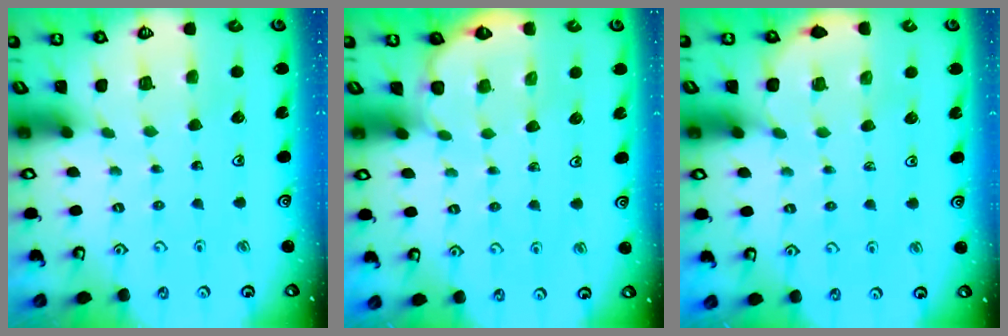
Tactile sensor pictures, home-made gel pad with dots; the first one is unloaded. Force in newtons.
{"total": 3.2, "press": 3.2, "slide": 0.2}
{"total": 5.9, "press": 5.8, "slide": 1.1}